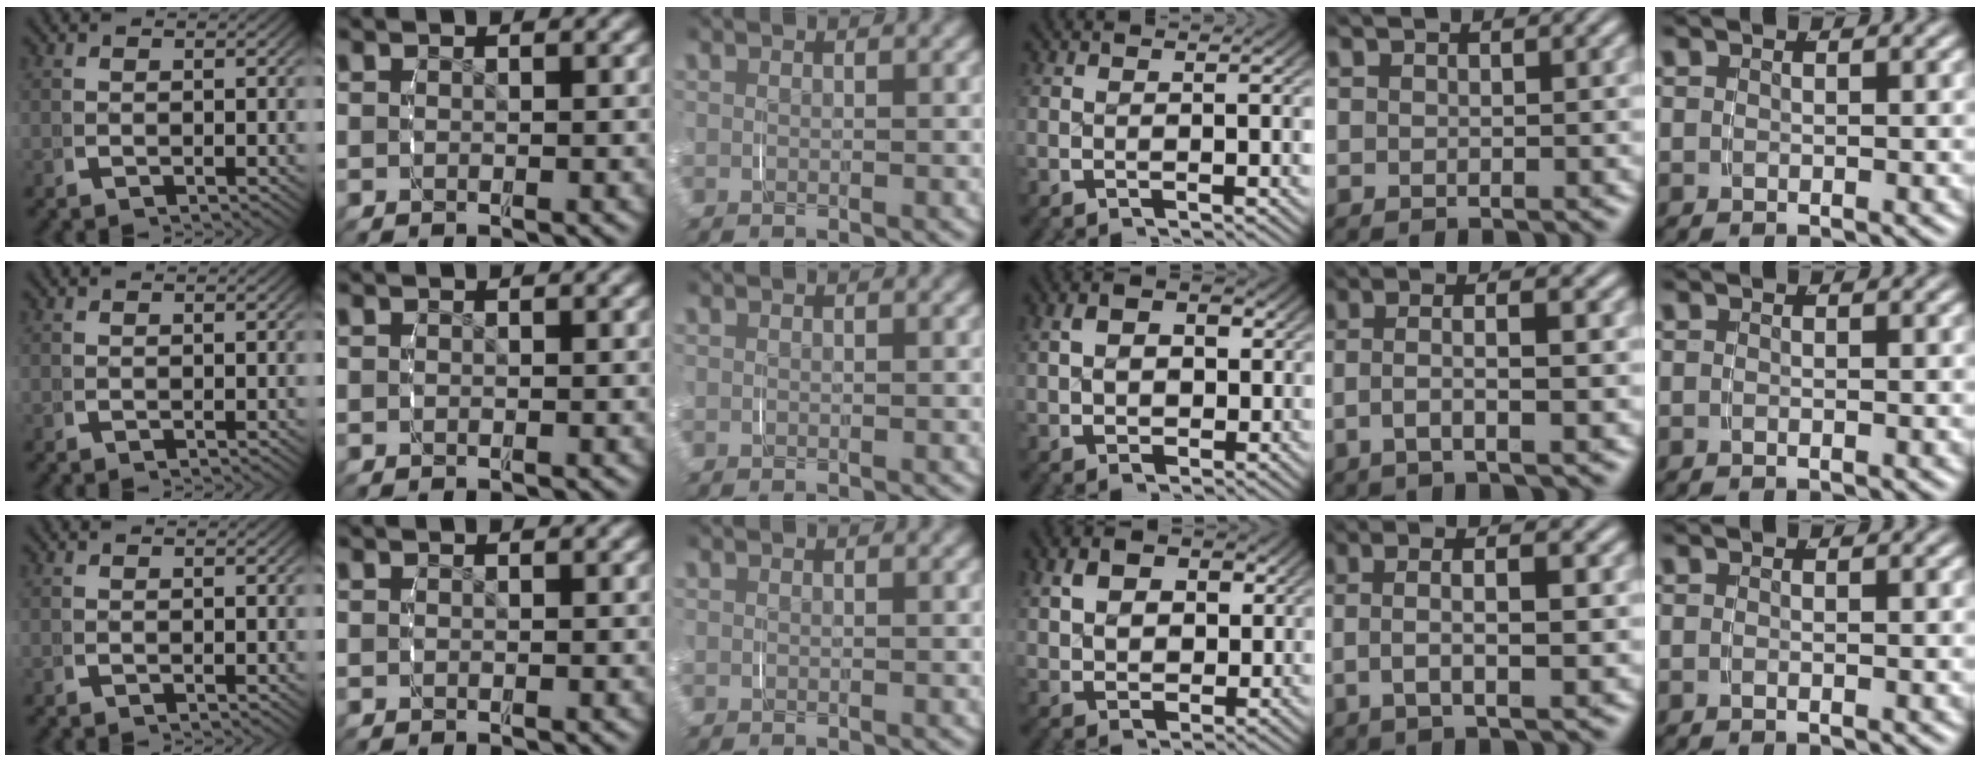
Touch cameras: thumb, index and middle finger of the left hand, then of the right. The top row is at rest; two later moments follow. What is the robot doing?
{"motion": "grasp_and_lifting", "object": "scarf"}